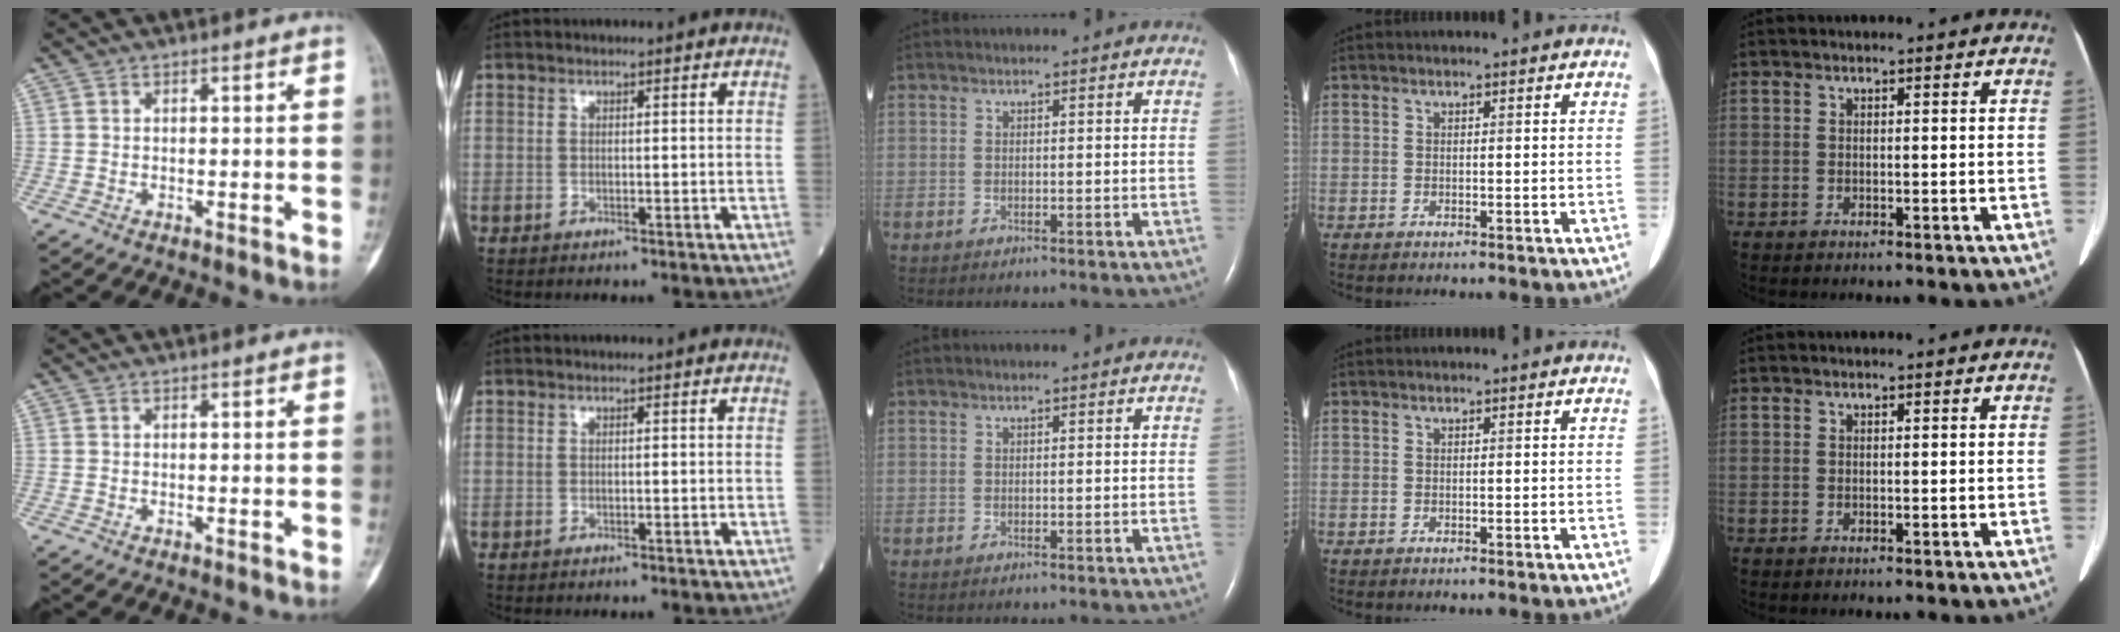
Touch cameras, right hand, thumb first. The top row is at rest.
{}